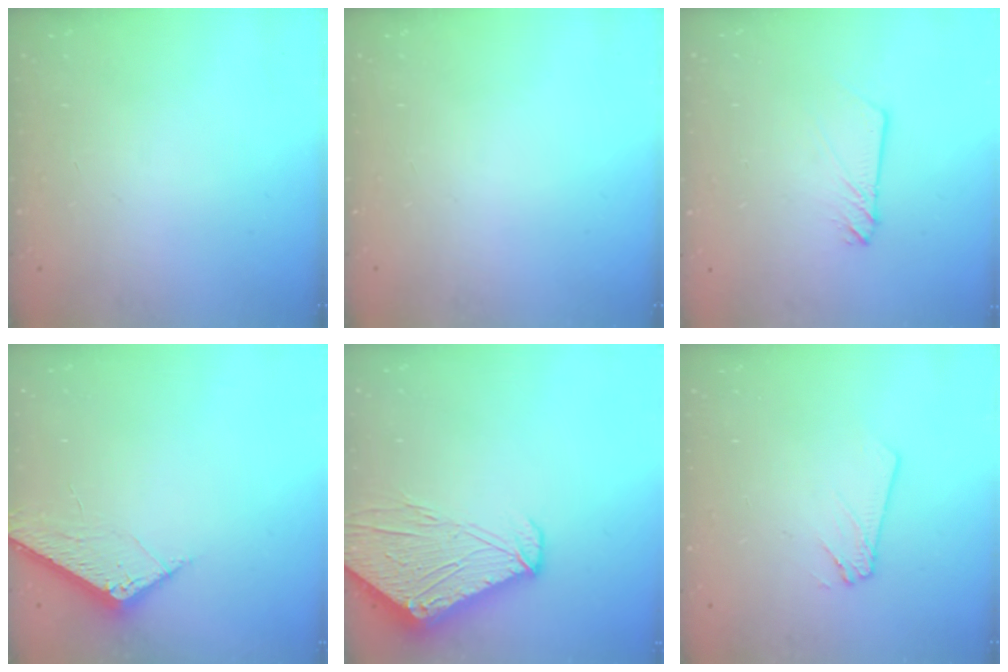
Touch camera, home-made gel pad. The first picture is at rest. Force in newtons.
{"total": 0.0}
{"total": 2.9, "press": 2.9, "slide": 0.4}
{"total": 5.8, "press": 5.8, "slide": 0.6}
{"total": 10.2, "press": 10.1, "slide": 1.3}
{"total": 2.4, "press": 2.4, "slide": 0.2}